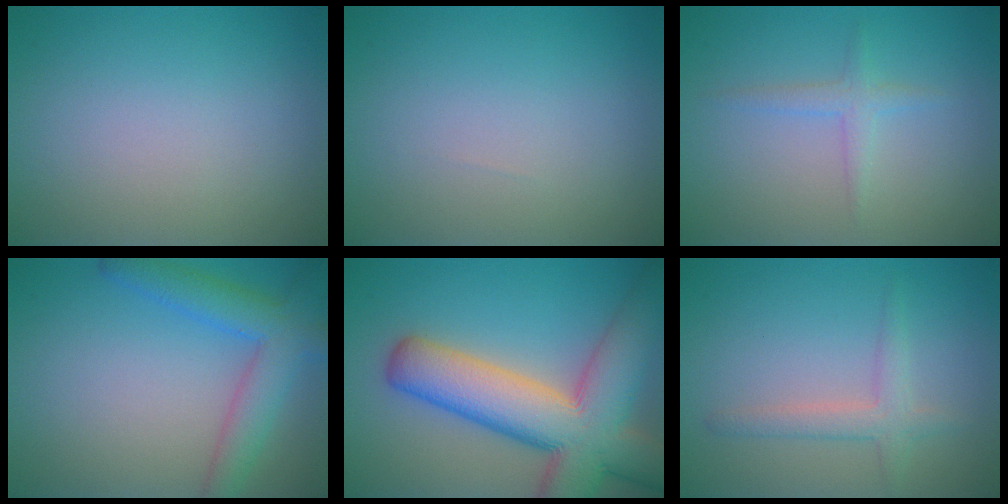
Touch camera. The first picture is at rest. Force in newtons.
{"total": 0.0}
{"total": 1.5, "press": 1.5, "slide": 0.1}
{"total": 5.1, "press": 5.0, "slide": 0.3}
{"total": 12.2, "press": 12.1, "slide": 0.6}
{"total": 2.2, "press": 2.2, "slide": 0.1}